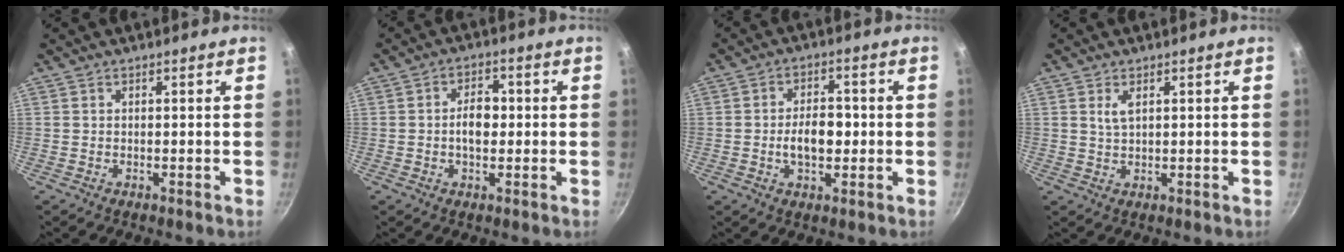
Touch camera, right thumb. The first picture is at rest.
{"total": 5.4, "force": [-0.2, 3.4, 4.2], "torque": [-0.046, 0.013, -0.008]}
{"total": 7.2, "force": [-0.8, 4.3, 5.8], "torque": [-0.075, 0.013, -0.016]}
{"total": 2.4, "force": [1.0, 1.1, 1.9], "torque": [-0.035, -0.006, 0.022]}